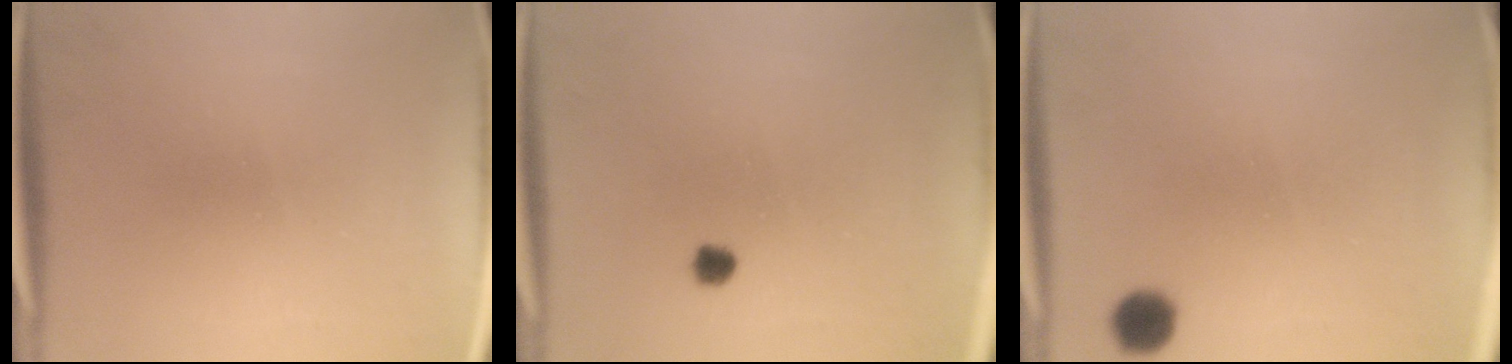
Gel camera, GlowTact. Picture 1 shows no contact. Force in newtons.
{"total": 1.9}
{"total": 4.2}